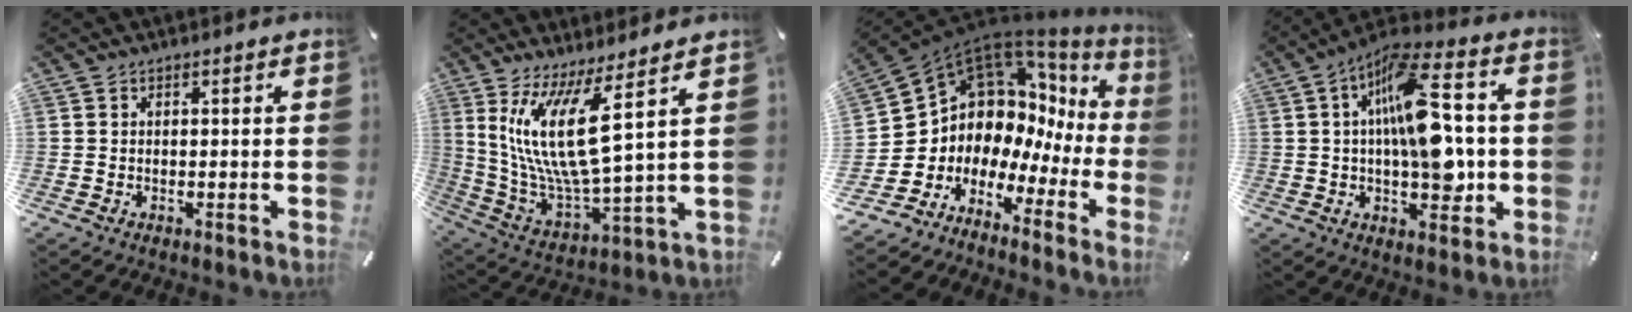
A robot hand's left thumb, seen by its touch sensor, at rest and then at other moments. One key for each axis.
{"total": 16.9, "fx": 5.9, "fy": 4.0, "fz": 15.4, "tx": -0.341, "ty": -0.037, "tz": 0.089}
{"total": 7.0, "fx": 3.8, "fy": 5.9, "fz": 0.2, "tx": -0.029, "ty": -0.085, "tz": 0.075}
{"total": 18.3, "fx": 1.3, "fy": 9.0, "fz": 15.9, "tx": -0.251, "ty": -0.003, "tz": 0.021}